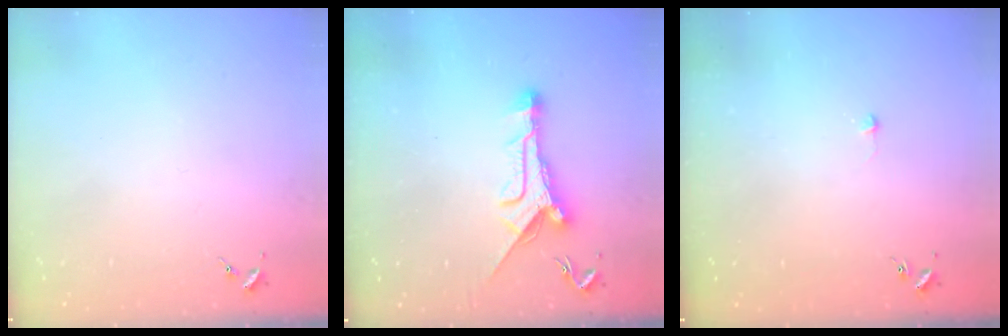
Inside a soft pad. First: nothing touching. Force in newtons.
{"total": 10.7, "press": 10.6, "slide": 0.8}
{"total": 4.3, "press": 4.3, "slide": 0.3}